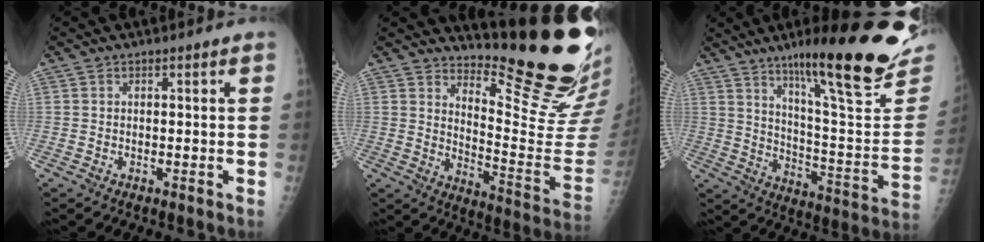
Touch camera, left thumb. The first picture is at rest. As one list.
[{"total": 19.7, "force": [17.6, 2.0, 8.5], "torque": [-0.094, -0.204, 0.233]}, {"total": 26.4, "force": [18.2, 4.4, 18.6], "torque": [-0.245, -0.092, 0.275]}]